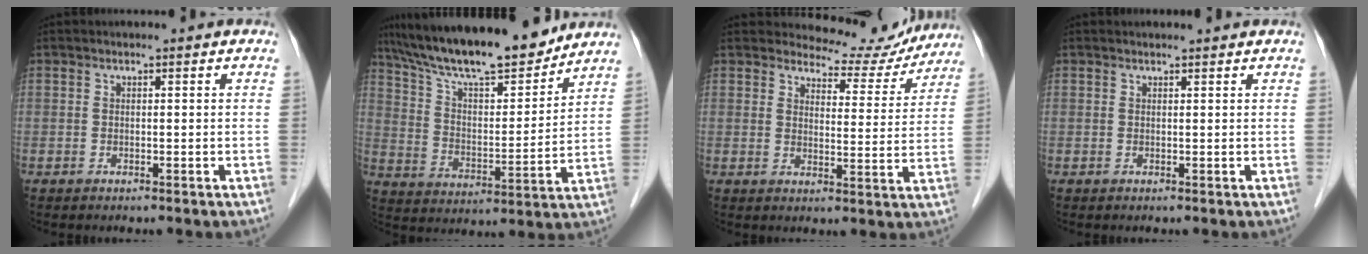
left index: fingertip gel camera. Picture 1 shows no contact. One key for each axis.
{"total": 17.5, "fx": 15.2, "fy": 2.4, "fz": 8.2, "tx": -0.140, "ty": 0.002, "tz": 0.255}
{"total": 9.6, "fx": 9.3, "fy": 2.5, "fz": 0.0, "tx": 0.011, "ty": -0.022, "tz": 0.102}
{"total": 0.9, "fx": 0.9, "fy": 0.0, "fz": 0.1, "tx": -0.006, "ty": 0.002, "tz": 0.012}